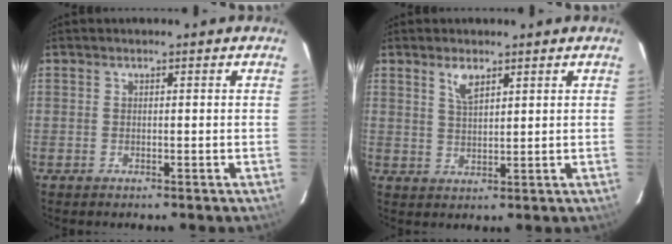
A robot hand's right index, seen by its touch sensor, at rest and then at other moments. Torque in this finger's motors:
{"motor_torque": [0.10, 0.00, 0.08, 0.04]}